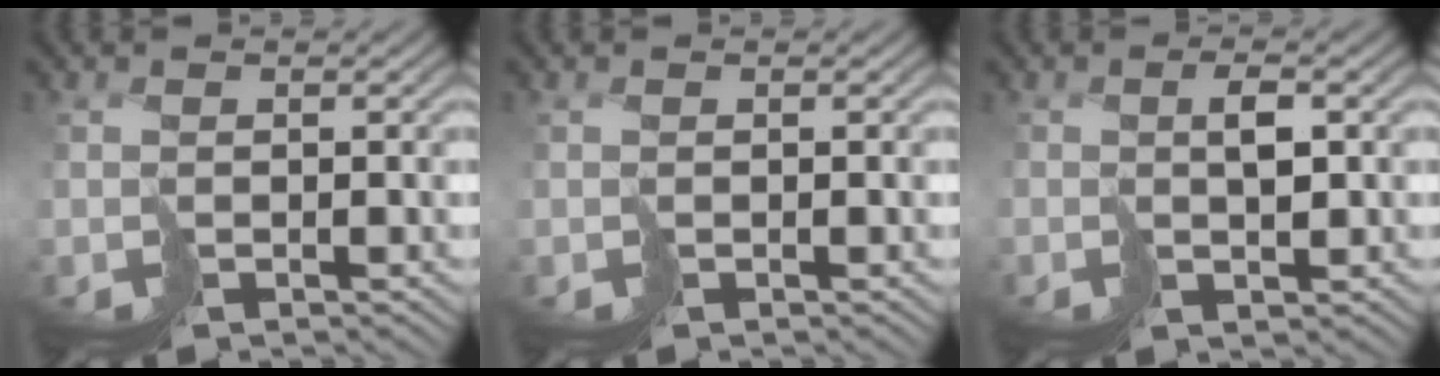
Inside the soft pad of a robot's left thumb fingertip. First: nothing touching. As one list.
[{"total": 0.0}, {"total": 1.6, "force": [1.0, 0.2, 1.3], "torque": [-0.017, 0.009, 0.025]}]